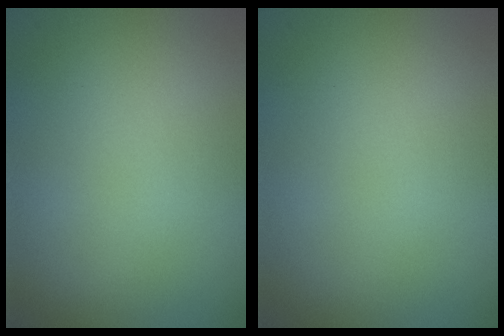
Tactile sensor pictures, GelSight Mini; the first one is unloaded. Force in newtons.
{"total": 0.0}